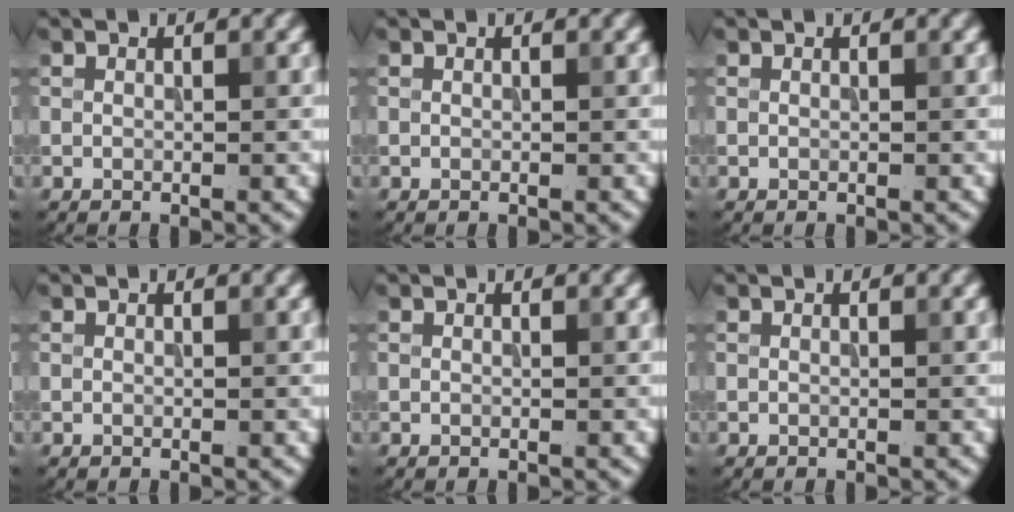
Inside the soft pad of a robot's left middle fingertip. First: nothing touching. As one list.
[{"total": 0.0}, {"total": 0.0}, {"total": 0.0}, {"total": 0.0}, {"total": 0.0}]